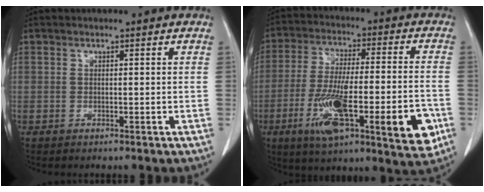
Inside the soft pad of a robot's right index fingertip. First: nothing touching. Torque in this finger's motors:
{"motor_torque": [1.48, -0.66, 0.51, 0.21]}